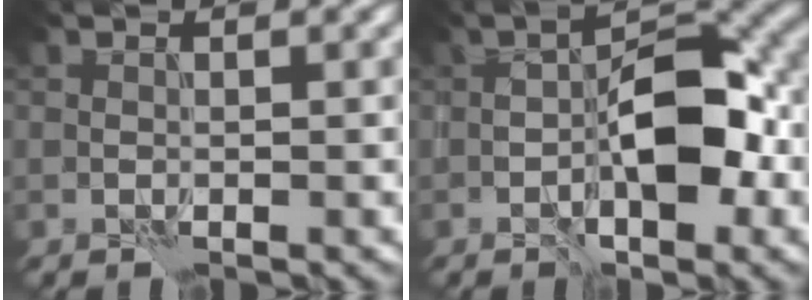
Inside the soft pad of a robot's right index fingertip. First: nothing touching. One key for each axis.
{"total": 5.8, "fx": -0.9, "fy": 2.2, "fz": 5.3, "tx": -0.096, "ty": 0.009, "tz": -0.026}